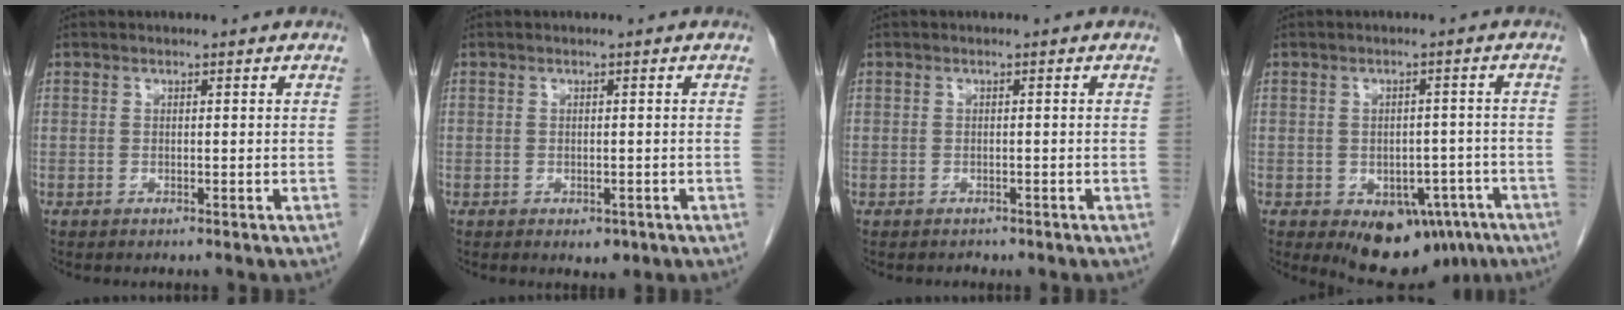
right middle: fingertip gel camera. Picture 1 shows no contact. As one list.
[{"total": 1.5, "force": [-0.8, 0.9, 0.9], "torque": [-0.012, -0.002, -0.001]}, {"total": 0.8, "force": [-0.6, 0.4, -0.2], "torque": [-0.011, -0.001, -0.010]}, {"total": 10.5, "force": [-6.1, 5.9, 6.2], "torque": [-0.063, 0.006, -0.074]}]